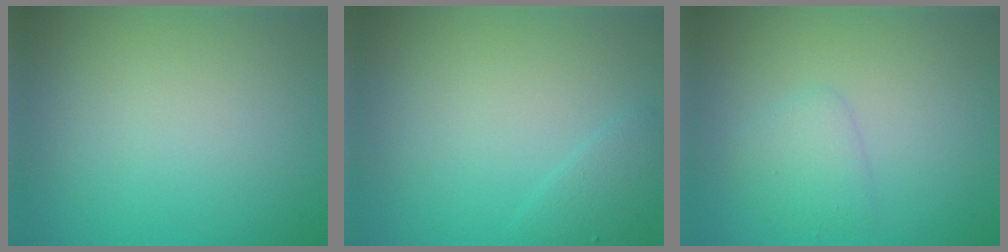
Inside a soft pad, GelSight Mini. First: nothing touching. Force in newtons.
{"total": 1.4, "press": 1.4, "slide": 0.1}
{"total": 1.9, "press": 1.9, "slide": 0.0}